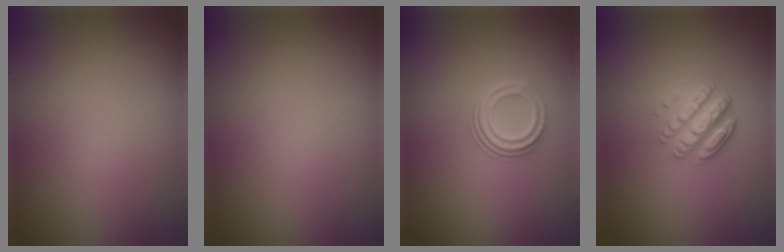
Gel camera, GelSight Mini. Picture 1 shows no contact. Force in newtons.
{"total": 0.0}
{"total": 3.0, "press": 2.2, "slide": 2.0}
{"total": 4.4, "press": 3.3, "slide": 2.9}